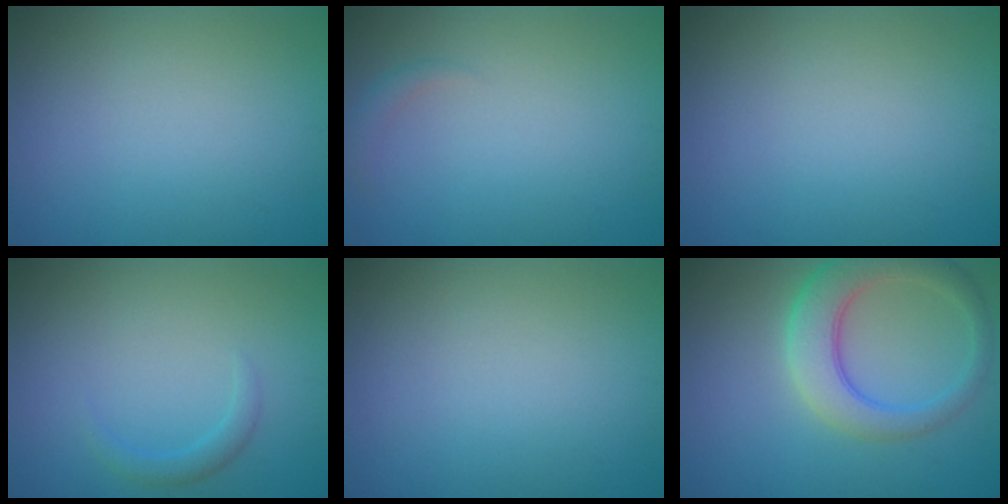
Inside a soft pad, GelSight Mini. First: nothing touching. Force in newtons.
{"total": 0.8, "press": 0.8, "slide": 0.0}
{"total": 0.0}
{"total": 1.3, "press": 1.3, "slide": 0.2}
{"total": 0.0}
{"total": 5.4, "press": 5.4, "slide": 0.4}